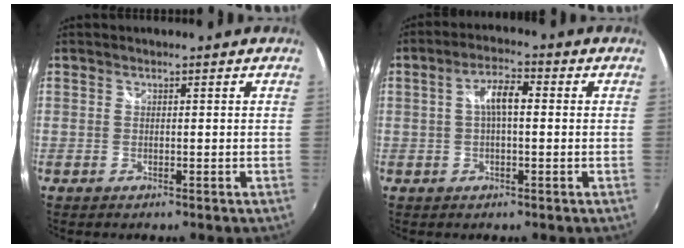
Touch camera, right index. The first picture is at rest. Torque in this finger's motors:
{"motor_torque": [0.25, -0.16, 0.35, 0.08]}